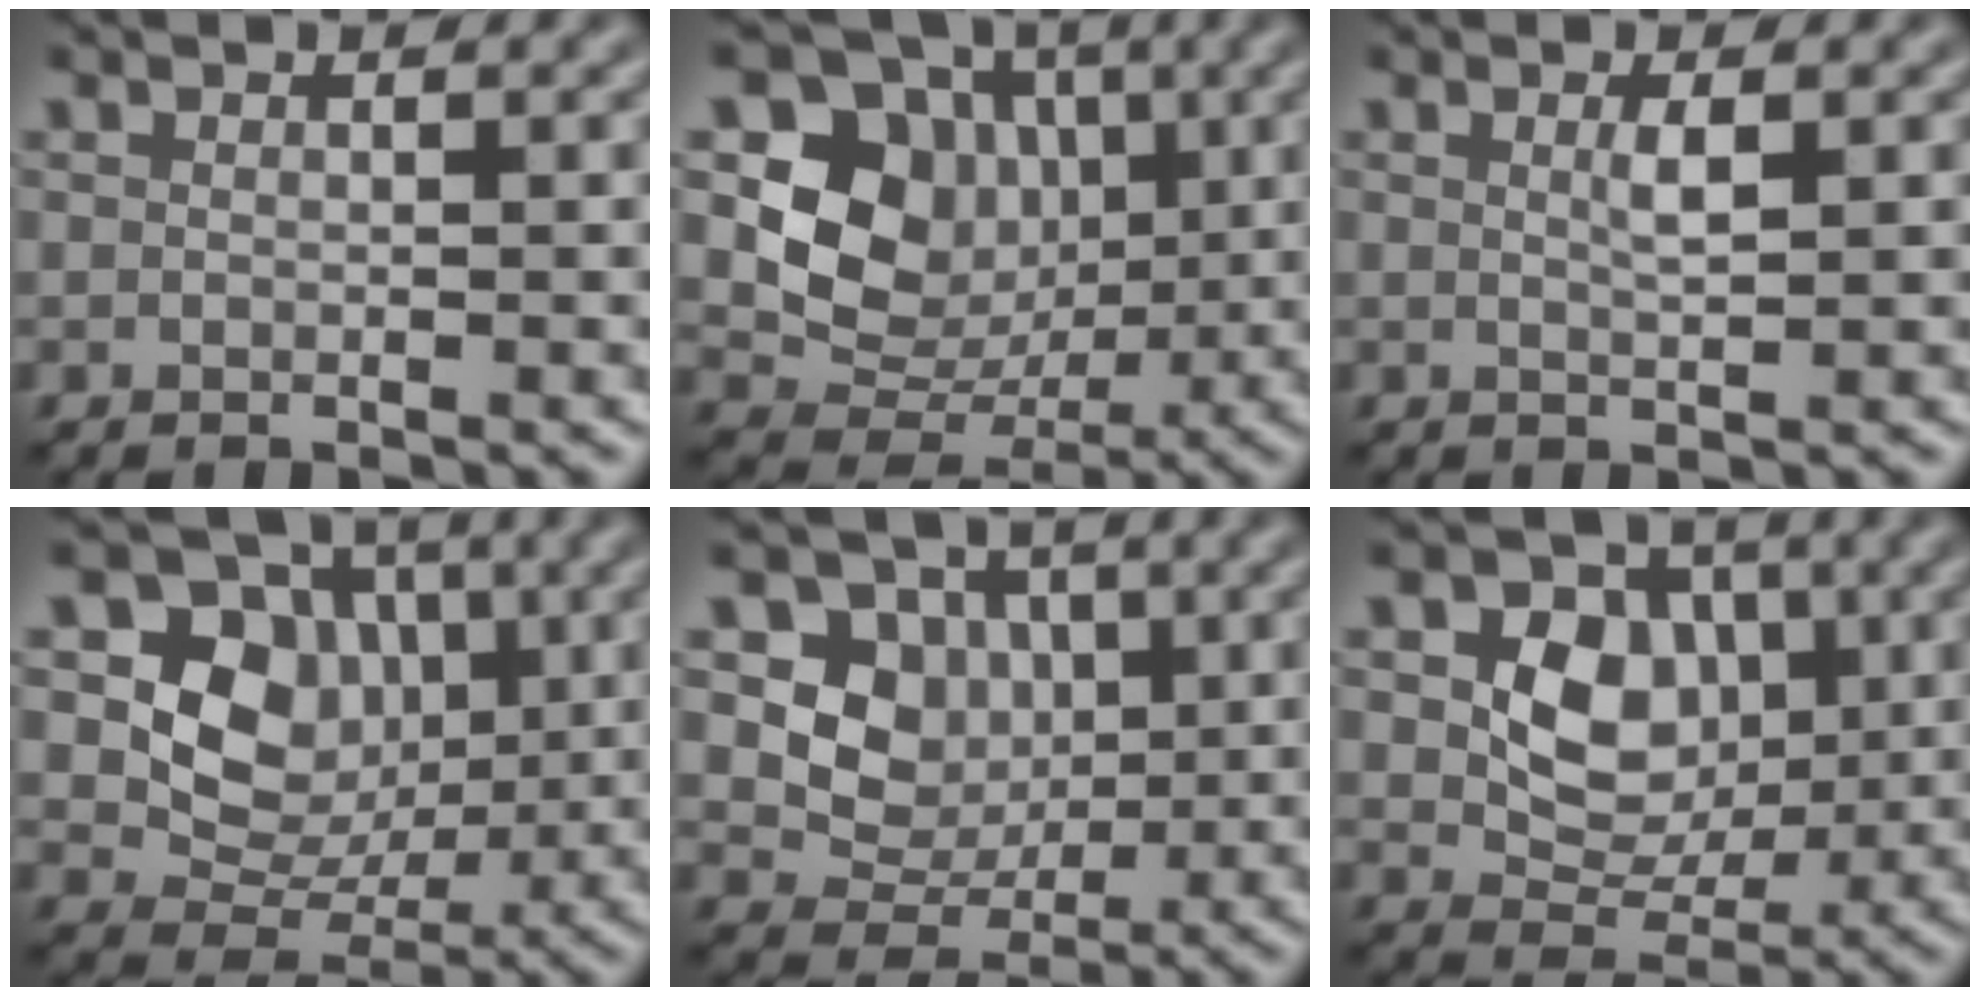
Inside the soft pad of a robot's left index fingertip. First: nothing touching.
{"total": 7.6, "force": [1.3, 6.4, 3.7], "torque": [-0.051, -0.008, 0.017]}
{"total": 1.3, "force": [0.4, 0.2, 1.2], "torque": [-0.024, 0.002, 0.006]}
{"total": 6.7, "force": [1.1, 5.6, 3.5], "torque": [-0.047, -0.005, 0.010]}
{"total": 5.1, "force": [0.8, 4.4, 2.3], "torque": [-0.032, -0.003, 0.006]}
{"total": 5.9, "force": [0.9, 4.6, 3.6], "torque": [-0.055, -0.001, 0.010]}